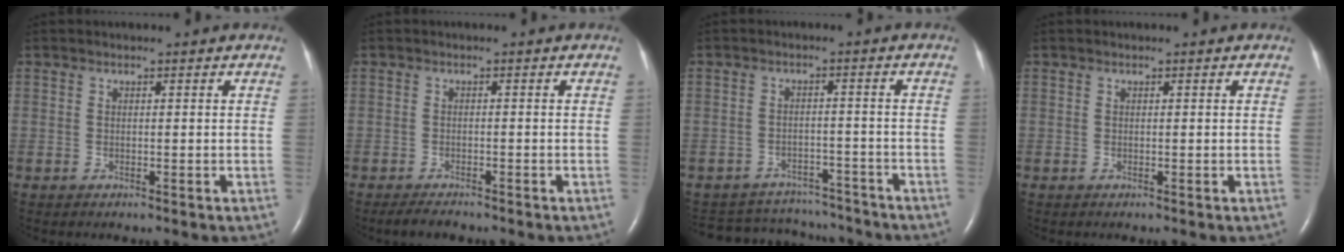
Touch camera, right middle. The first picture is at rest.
{"total": 2.3, "force": [-2.0, 0.5, 1.0], "torque": [-0.025, -0.006, -0.030]}
{"total": 11.8, "force": [-11.2, 3.4, 1.0], "torque": [-0.026, 0.015, -0.147]}
{"total": 0.0}